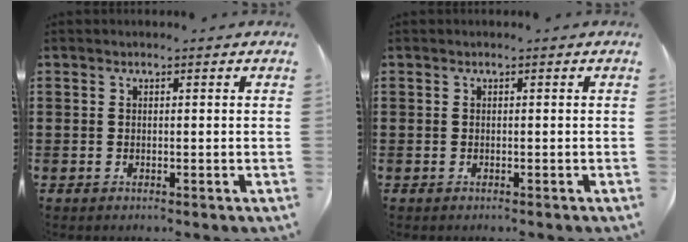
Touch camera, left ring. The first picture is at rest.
{"total": 0.0}